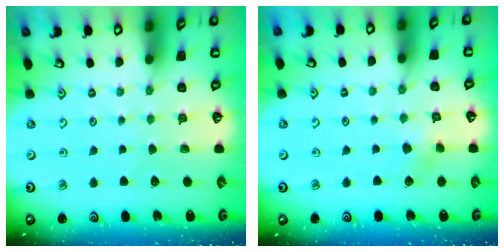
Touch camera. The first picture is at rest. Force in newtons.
{"total": 4.4, "press": 4.3, "slide": 0.9}